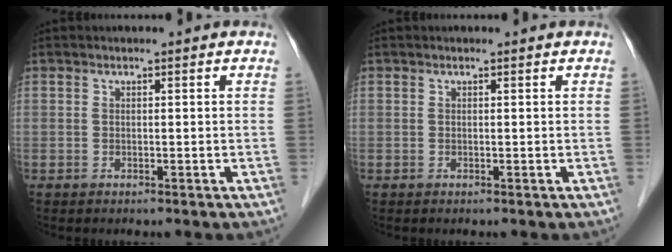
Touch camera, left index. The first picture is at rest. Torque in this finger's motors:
{"motor_torque": [0.03, 0.01, 0.02, -0.01]}